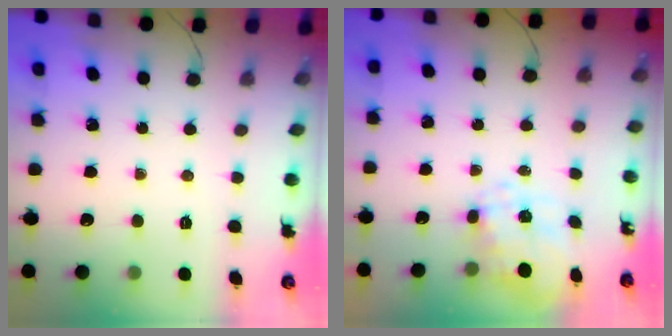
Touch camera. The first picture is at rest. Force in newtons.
{"total": 8.2, "press": 8.2, "slide": 0.8}